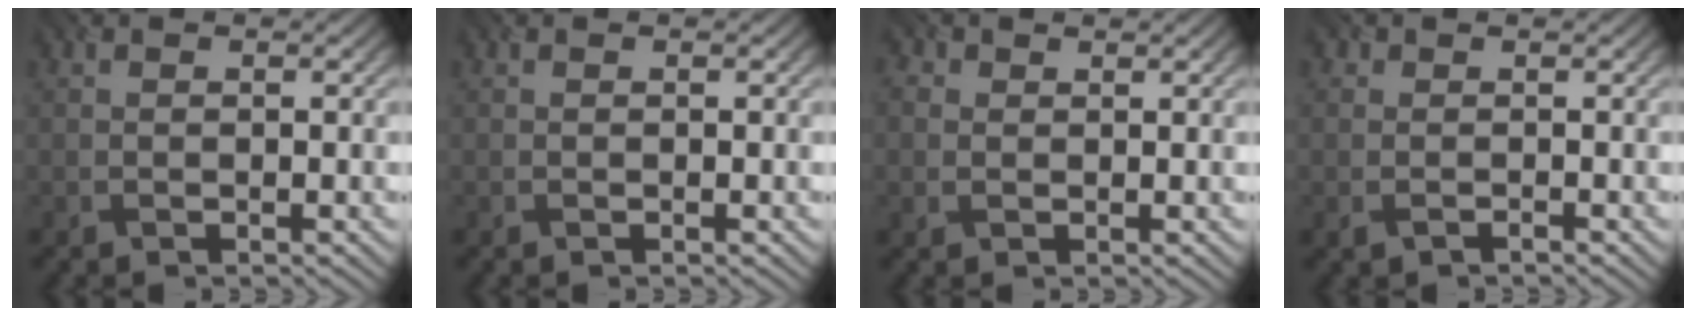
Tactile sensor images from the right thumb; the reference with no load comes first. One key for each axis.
{"total": 0.0}
{"total": 1.9, "fx": 0.6, "fy": 1.5, "fz": 0.8, "tx": -0.025, "ty": 0.001, "tz": 0.012}
{"total": 1.4, "fx": -0.5, "fy": 1.0, "fz": 0.8, "tx": -0.016, "ty": -0.002, "tz": -0.014}